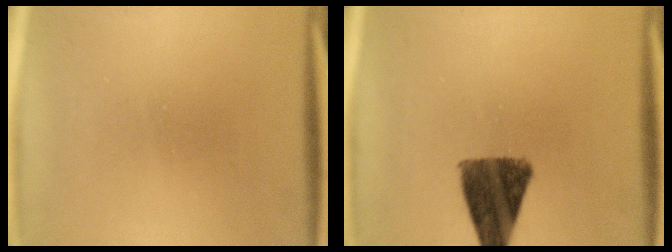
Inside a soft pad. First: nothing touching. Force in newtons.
{"total": 10.7}